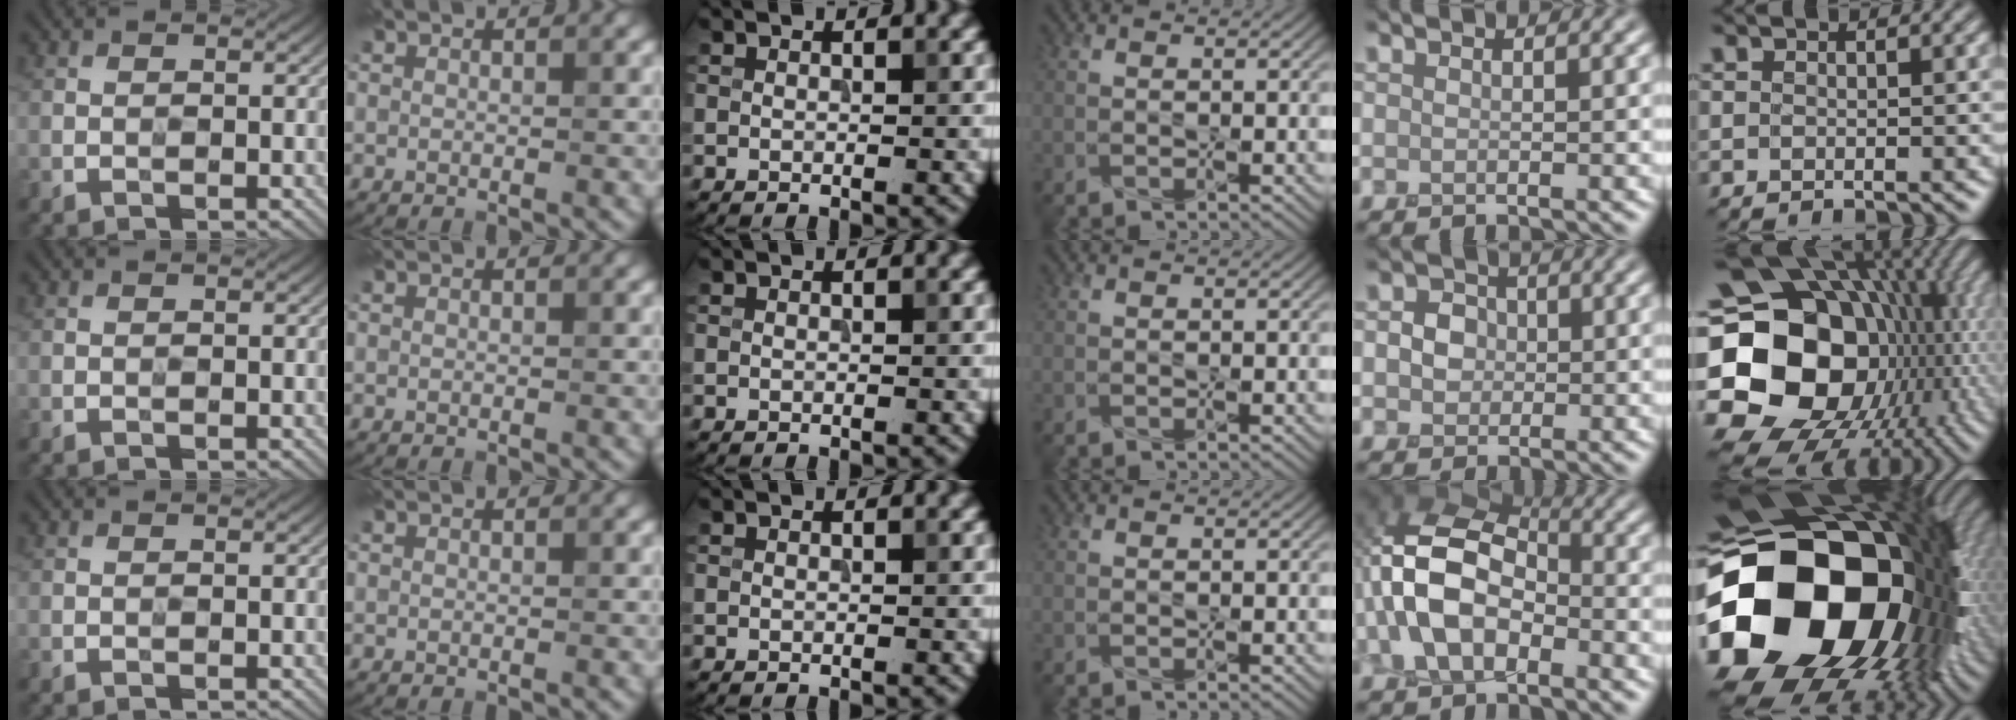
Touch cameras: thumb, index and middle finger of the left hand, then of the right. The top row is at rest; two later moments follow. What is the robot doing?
{"motion": "press", "object": "button"}